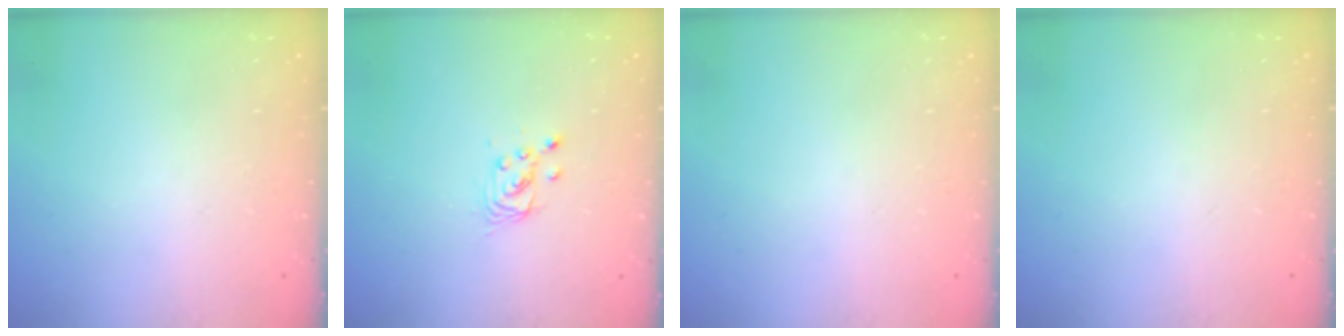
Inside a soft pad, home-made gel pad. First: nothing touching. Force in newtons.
{"total": 2.8, "press": 2.8, "slide": 0.2}
{"total": 0.0}
{"total": 0.0}